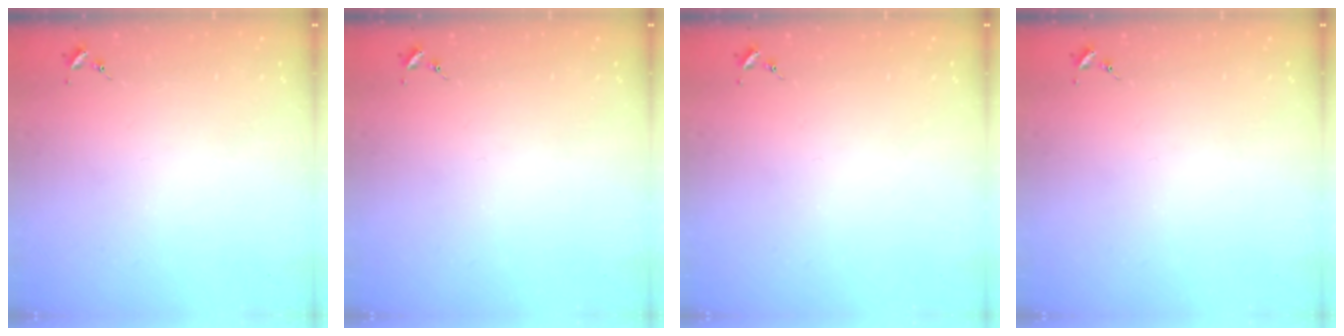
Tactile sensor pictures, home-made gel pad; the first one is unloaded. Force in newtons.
{"total": 0.0}
{"total": 0.0}
{"total": 0.0}